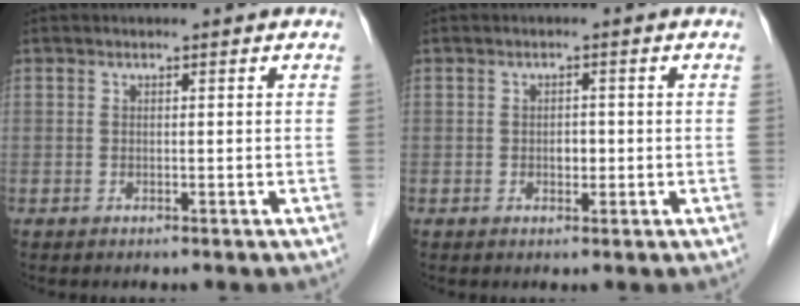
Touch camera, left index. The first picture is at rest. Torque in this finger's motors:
{"motor_torque": [0.10, 0.03, 0.02, 0.01]}